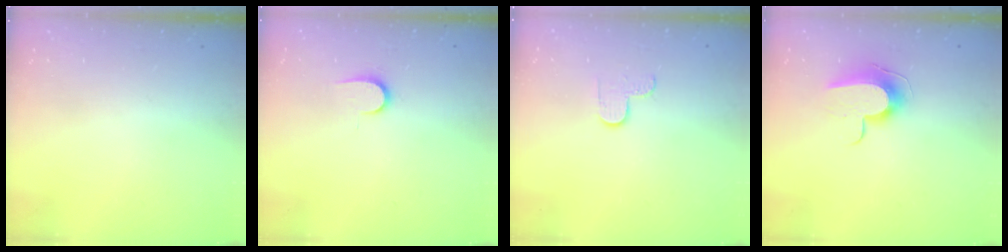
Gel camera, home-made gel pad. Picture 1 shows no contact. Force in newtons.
{"total": 6.7, "press": 6.6, "slide": 0.7}
{"total": 2.9, "press": 2.9, "slide": 0.3}
{"total": 9.9, "press": 9.9, "slide": 0.3}